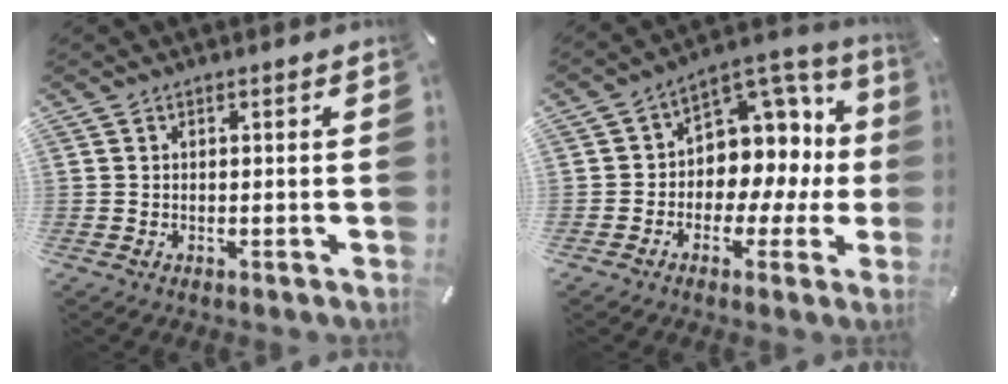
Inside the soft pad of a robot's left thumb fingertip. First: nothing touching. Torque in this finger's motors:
{"motor_torque": [1.72, 1.84, 0.46, -0.14, 0.13]}